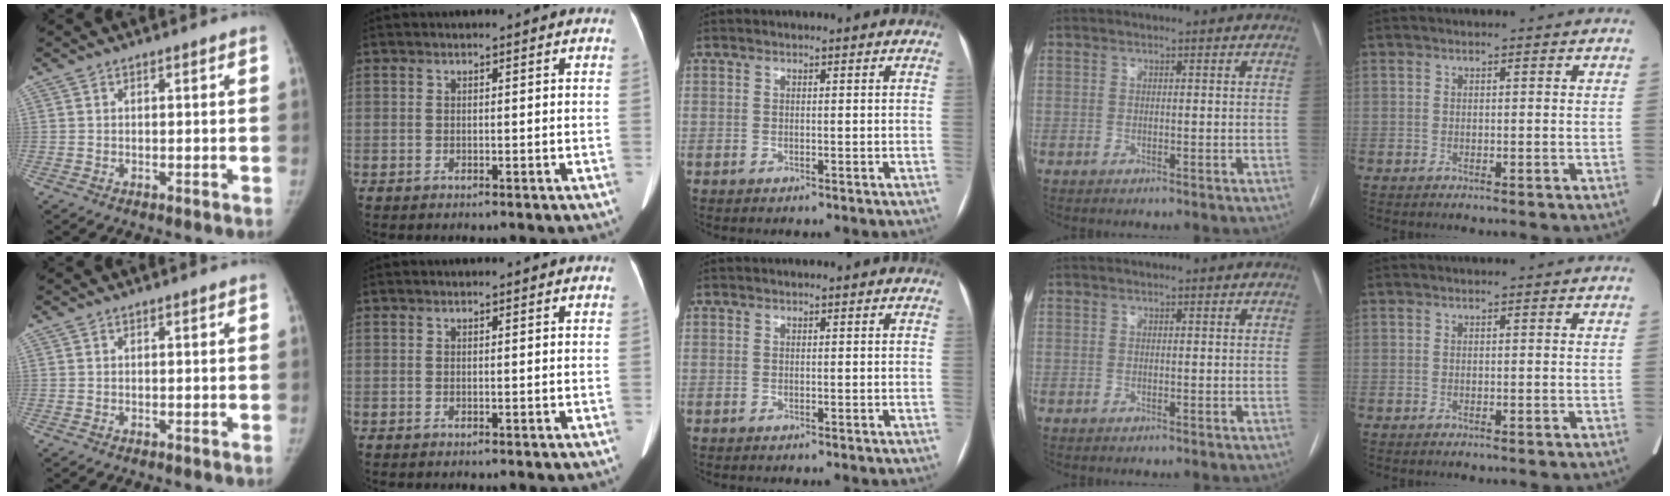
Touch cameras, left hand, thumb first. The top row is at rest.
{}